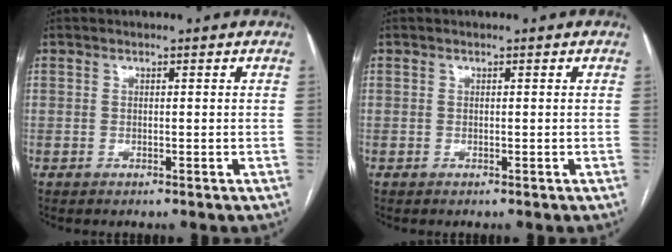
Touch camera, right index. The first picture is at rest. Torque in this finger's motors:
{"motor_torque": [0.00, 0.00, 0.00, 0.00]}